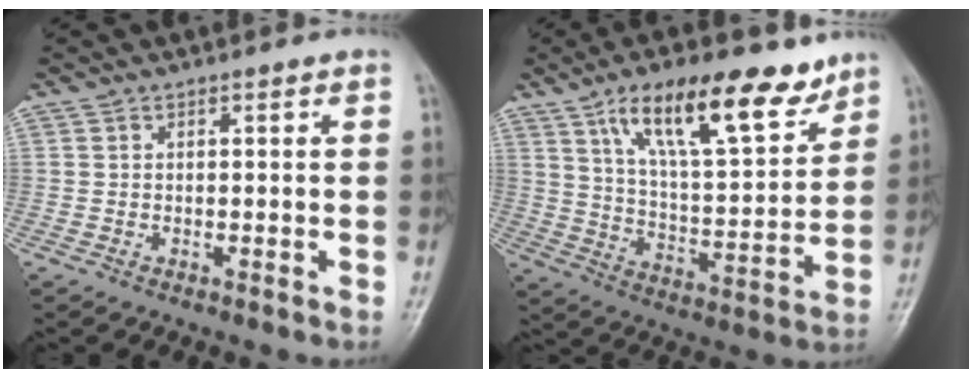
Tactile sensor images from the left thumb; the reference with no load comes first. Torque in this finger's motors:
{"motor_torque": [0.25, 0.28, 1.42, -1.35, 0.18]}